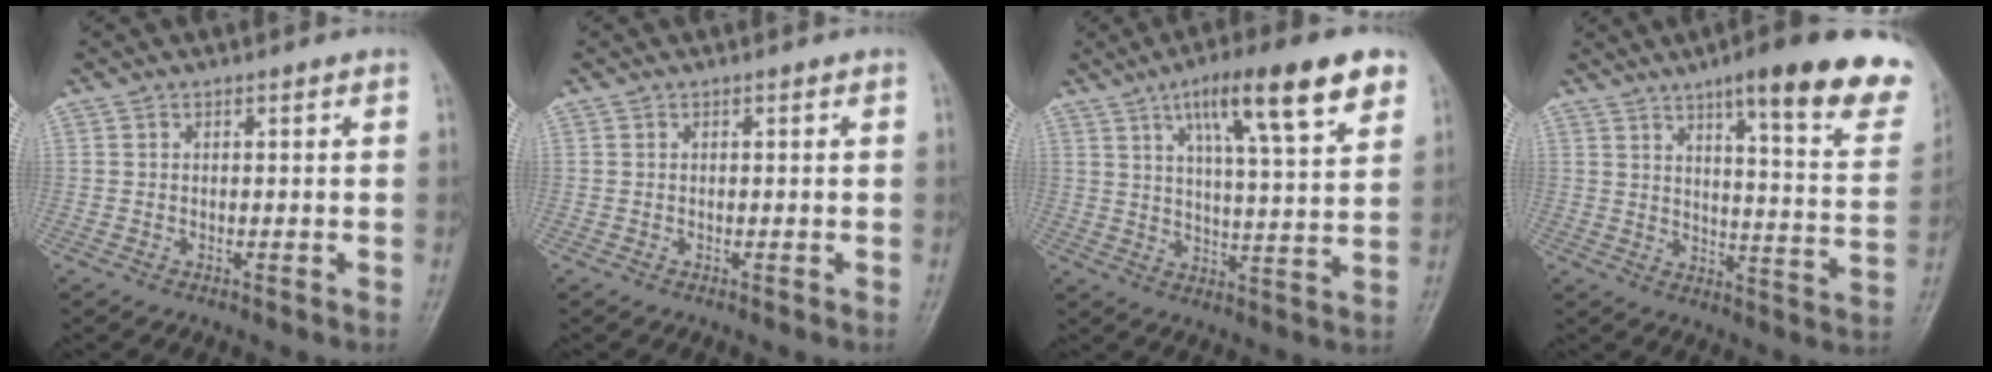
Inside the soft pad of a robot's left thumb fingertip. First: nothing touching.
{"total": 0.0}
{"total": 17.0, "force": [9.2, 3.7, 13.8], "torque": [-0.195, -0.024, 0.141]}
{"total": 23.2, "force": [15.0, 4.8, 17.0], "torque": [-0.193, -0.055, 0.191]}